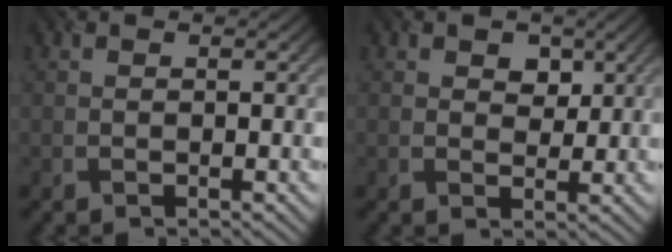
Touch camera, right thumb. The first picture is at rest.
{"total": 2.8, "force": [1.2, 2.0, 1.6], "torque": [-0.024, -0.006, 0.016]}